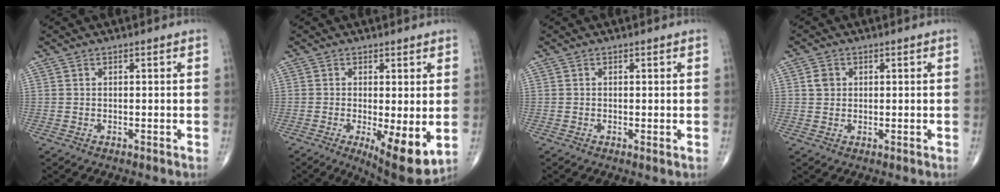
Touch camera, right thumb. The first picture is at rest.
{"total": 9.8, "force": [-1.9, 2.8, 9.2], "torque": [-0.137, -0.027, -0.024]}
{"total": 0.6, "force": [-0.1, 0.1, 0.6], "torque": [-0.016, -0.004, -0.003]}
{"total": 2.4, "force": [0.6, 2.0, 1.0], "torque": [-0.010, 0.000, 0.010]}